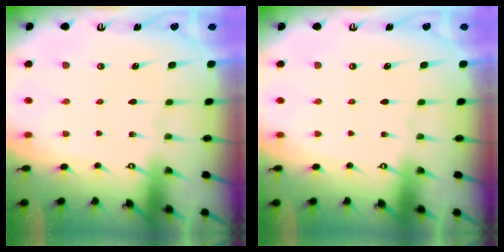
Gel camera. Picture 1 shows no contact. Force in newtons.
{"total": 0.0}